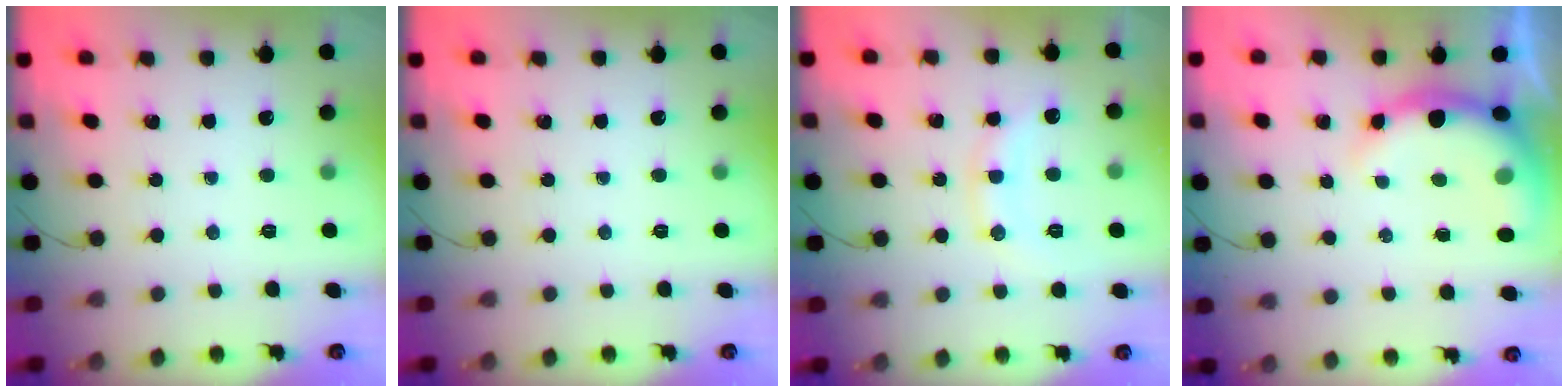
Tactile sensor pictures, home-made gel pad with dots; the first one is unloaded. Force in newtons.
{"total": 0.0}
{"total": 10.2, "press": 10.2, "slide": 0.5}
{"total": 9.3, "press": 9.2, "slide": 1.8}